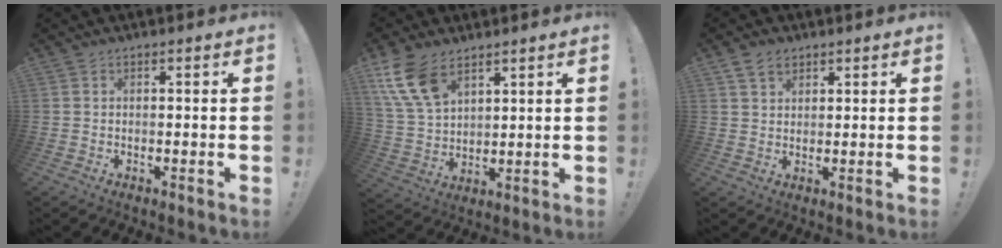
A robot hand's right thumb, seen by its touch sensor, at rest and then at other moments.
{"total": 12.9, "force": [7.7, 7.1, 7.5], "torque": [-0.161, -0.031, 0.150]}
{"total": 4.8, "force": [3.1, 3.1, 2.0], "torque": [-0.033, -0.009, 0.057]}